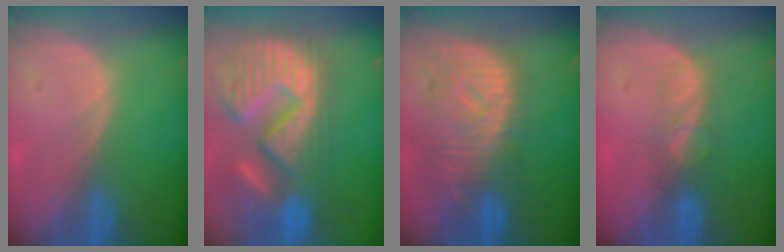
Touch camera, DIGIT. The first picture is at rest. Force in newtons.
{"total": 15.4, "press": 12.7, "slide": 8.6}
{"total": 10.8, "press": 9.6, "slide": 5.0}
{"total": 3.5, "press": 3.1, "slide": 1.6}